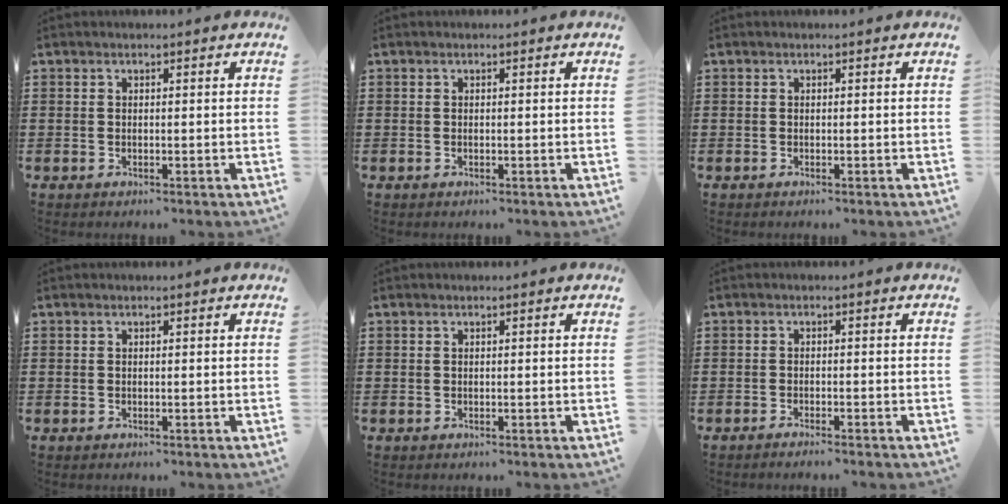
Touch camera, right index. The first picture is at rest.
{"total": 0.0}
{"total": 0.0}
{"total": 0.0}
{"total": 0.0}
{"total": 1.3, "force": [-1.2, -0.3, 0.2], "torque": [-0.004, -0.002, -0.024]}